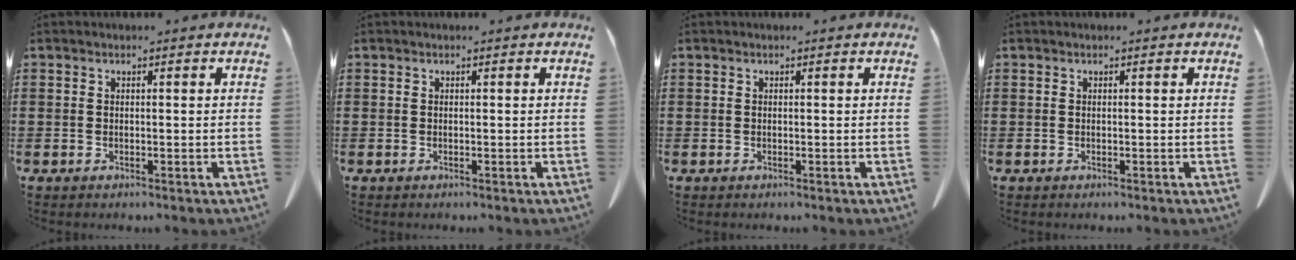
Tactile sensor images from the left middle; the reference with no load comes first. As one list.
[{"total": 0.0}, {"total": 0.0}, {"total": 0.0}]